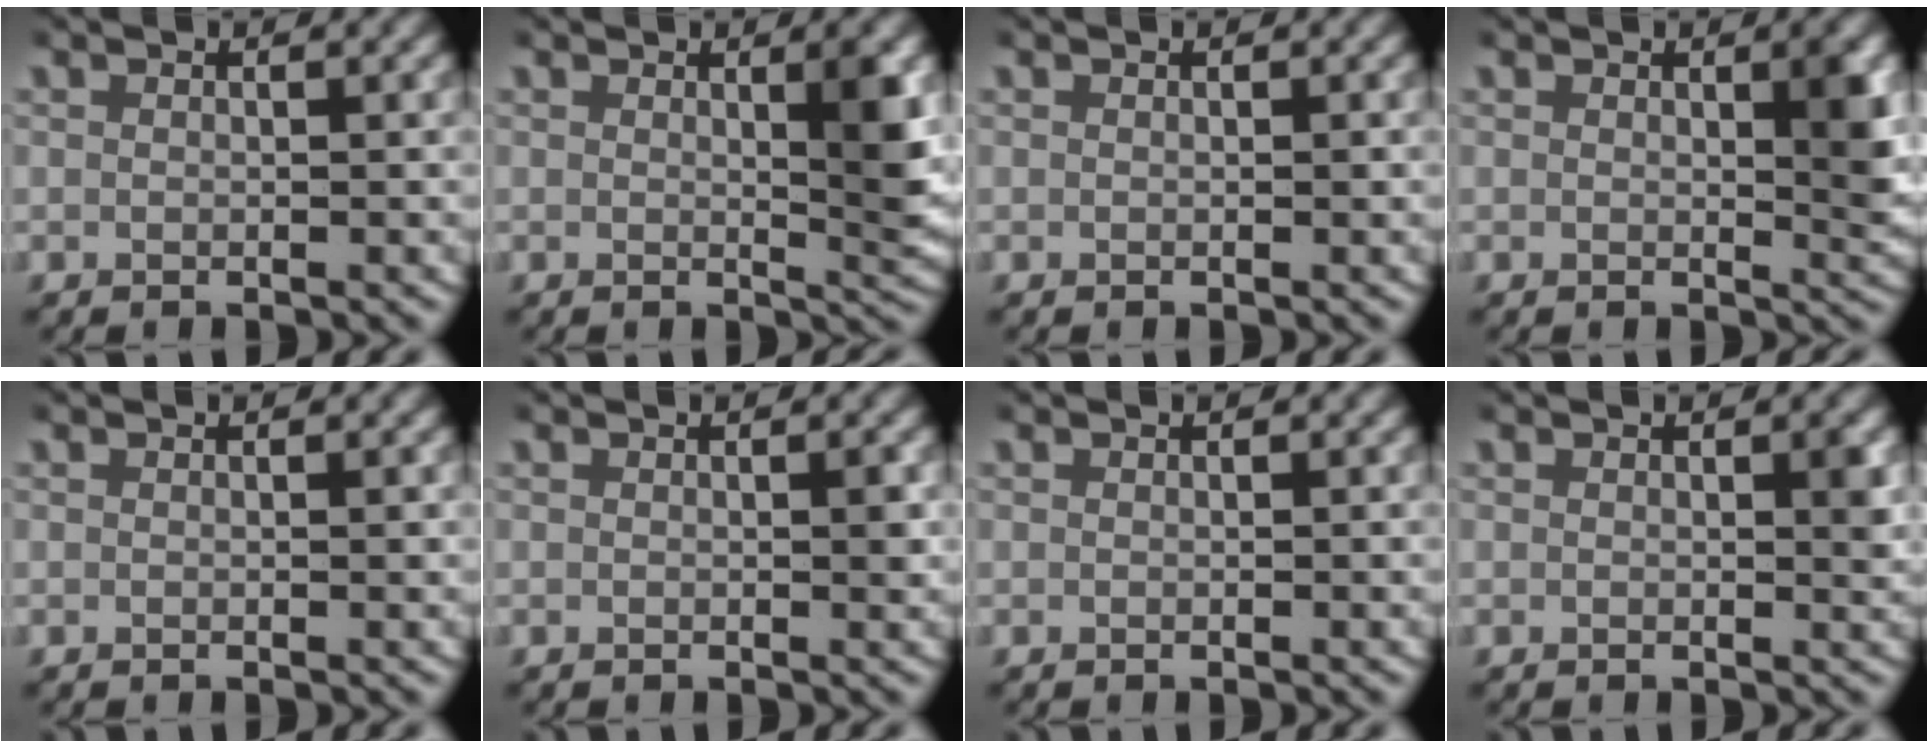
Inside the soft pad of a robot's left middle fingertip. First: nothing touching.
{"total": 3.2, "force": [0.7, 0.6, 3.0], "torque": [-0.029, -0.010, 0.012]}
{"total": 0.0}
{"total": 2.7, "force": [0.6, 0.8, 2.5], "torque": [-0.021, -0.010, 0.011]}
{"total": 0.0}
{"total": 0.6, "force": [0.1, 0.1, 0.5], "torque": [-0.005, -0.001, 0.001]}
{"total": 0.0}
{"total": 1.0, "force": [0.3, 0.1, 0.9], "torque": [-0.004, -0.002, 0.003]}